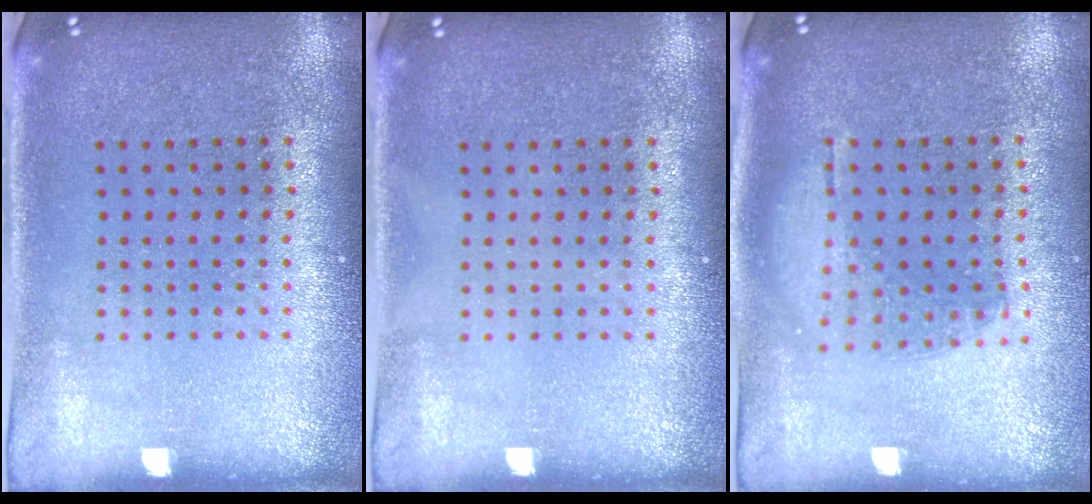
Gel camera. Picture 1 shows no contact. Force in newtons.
{"total": 0.0}
{"total": 1.0, "press": 0.9, "slide": 0.4}